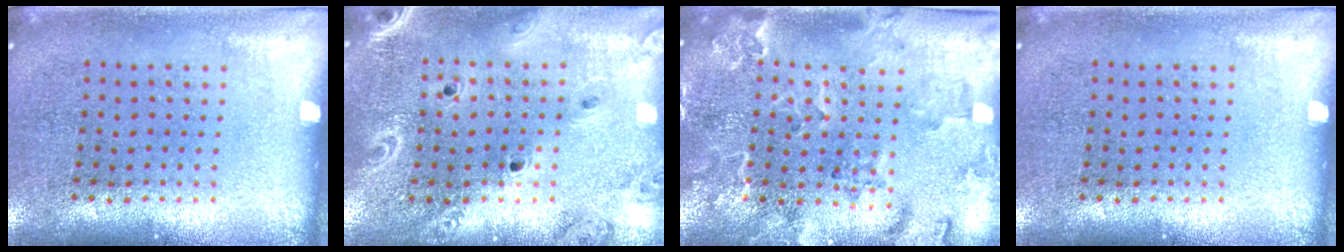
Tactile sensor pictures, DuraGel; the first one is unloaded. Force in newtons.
{"total": 2.2, "press": 2.0, "slide": 0.9}
{"total": 2.4, "press": 2.2, "slide": 0.8}
{"total": 0.0}